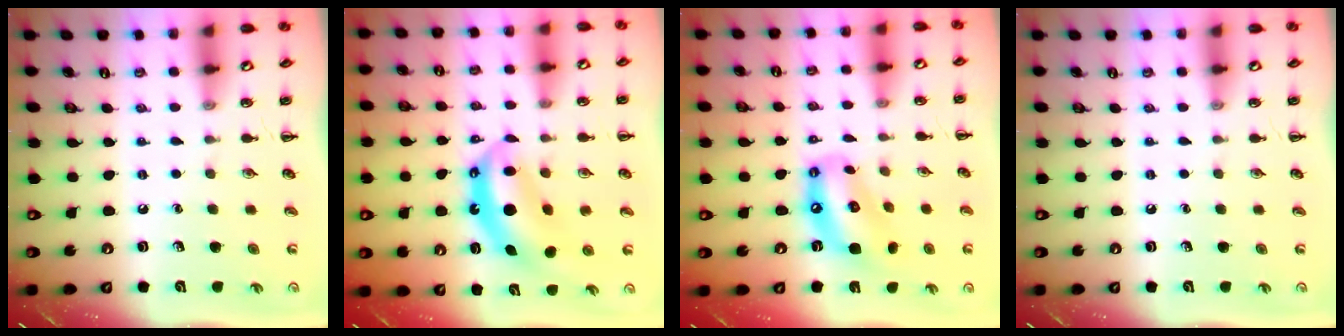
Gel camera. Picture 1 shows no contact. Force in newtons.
{"total": 9.4, "press": 9.2, "slide": 1.8}
{"total": 12.0, "press": 11.7, "slide": 2.6}
{"total": 0.0}